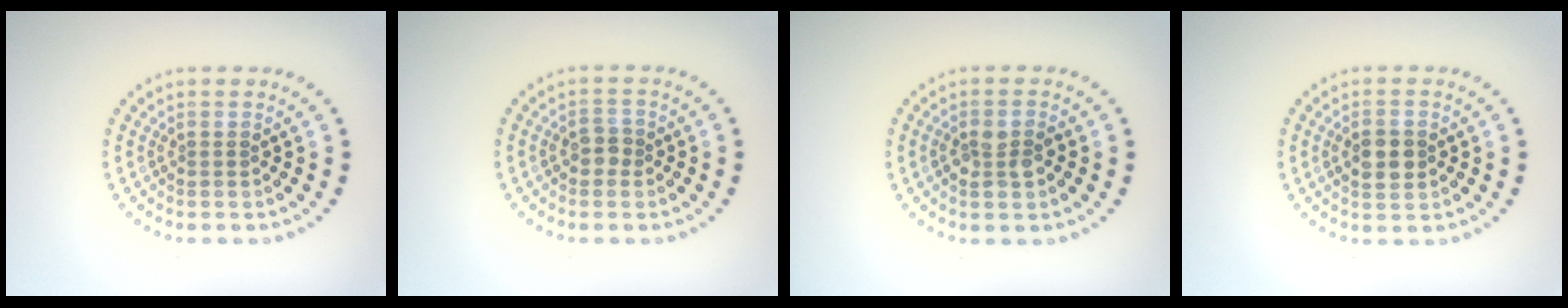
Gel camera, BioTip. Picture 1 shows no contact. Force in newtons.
{"total": 1.6, "press": 1.5, "slide": 0.5}
{"total": 2.5, "press": 2.4, "slide": 0.6}
{"total": 3.3, "press": 3.3, "slide": 0.0}